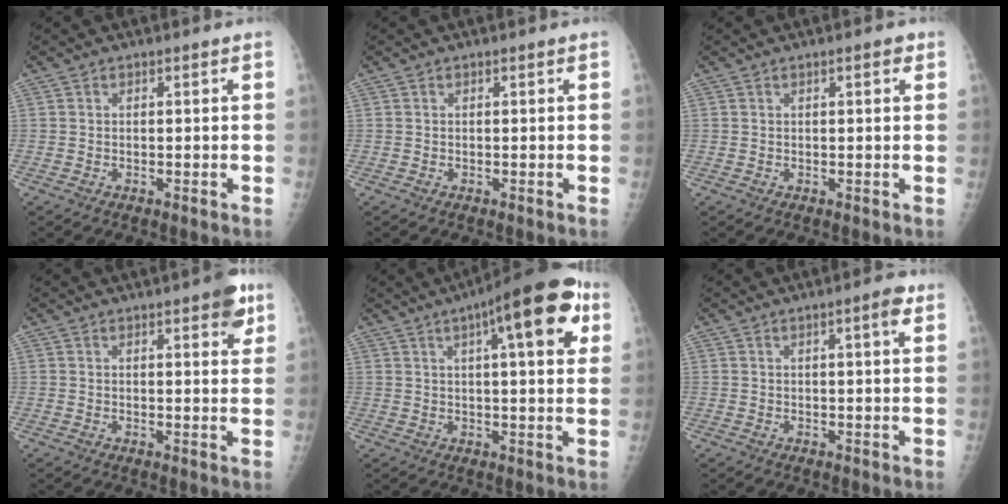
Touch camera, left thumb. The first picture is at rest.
{"total": 0.0}
{"total": 1.7, "force": [0.8, 0.6, 1.4], "torque": [-0.015, 0.000, 0.008]}
{"total": 5.3, "force": [2.9, 1.8, 4.1], "torque": [-0.036, -0.010, 0.030]}
{"total": 16.9, "force": [6.9, 5.0, 14.6], "torque": [-0.181, 0.005, 0.087]}
{"total": 3.2, "force": [1.5, 0.5, 2.8], "torque": [-0.038, -0.002, 0.018]}